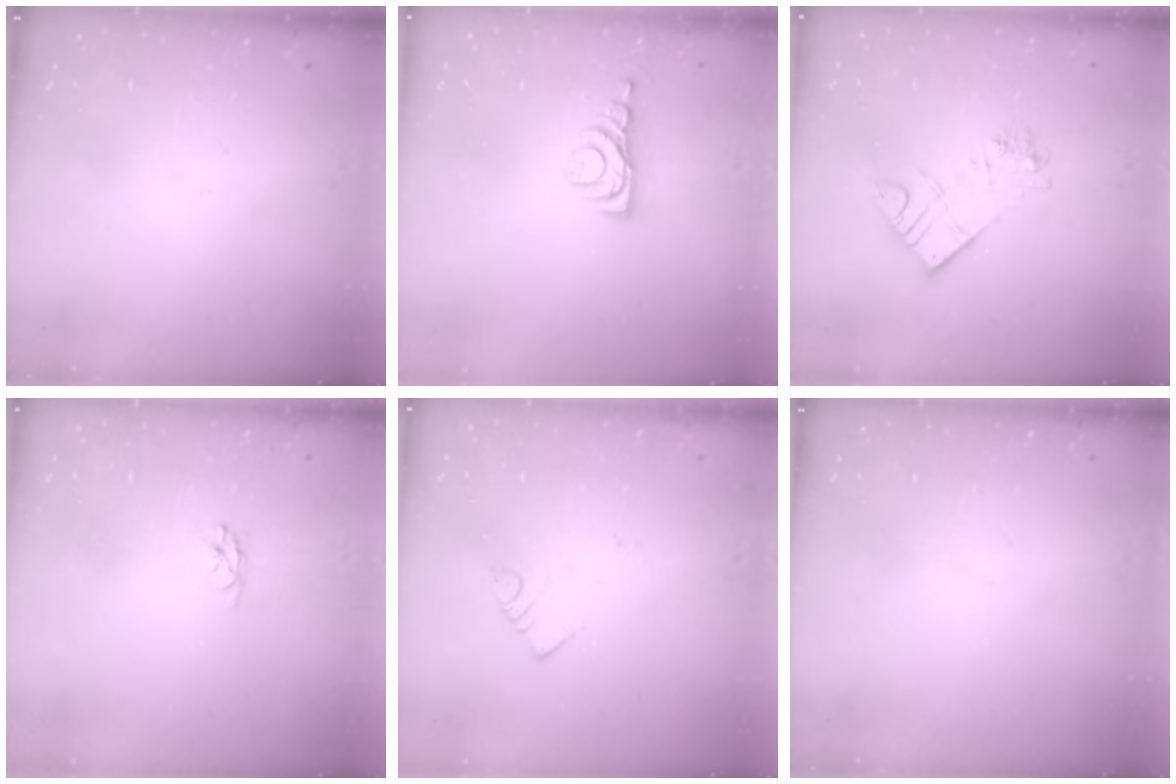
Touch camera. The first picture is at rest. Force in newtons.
{"total": 5.0, "press": 4.9, "slide": 0.7}
{"total": 10.0, "press": 9.9, "slide": 0.9}
{"total": 2.9, "press": 2.9, "slide": 0.3}
{"total": 2.7, "press": 2.6, "slide": 0.5}
{"total": 0.0}